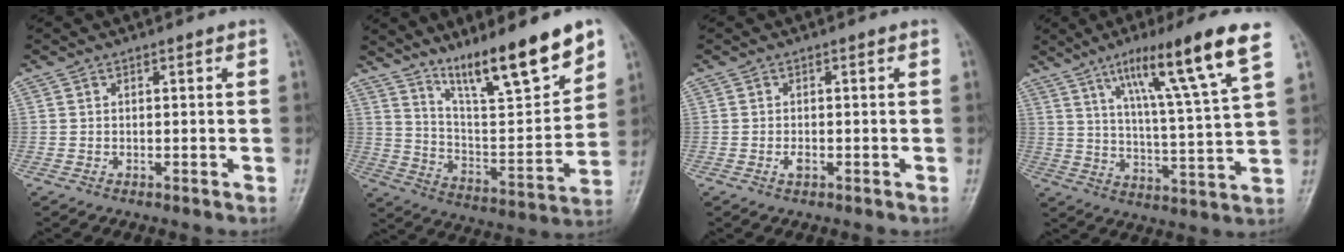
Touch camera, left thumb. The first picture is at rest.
{"total": 17.9, "force": [12.6, 3.3, 12.2], "torque": [-0.168, -0.076, 0.222]}
{"total": 1.4, "force": [-0.5, 0.7, 1.1], "torque": [-0.019, -0.001, -0.011]}
{"total": 17.2, "force": [9.5, 1.0, 14.2], "torque": [-0.225, -0.039, 0.152]}